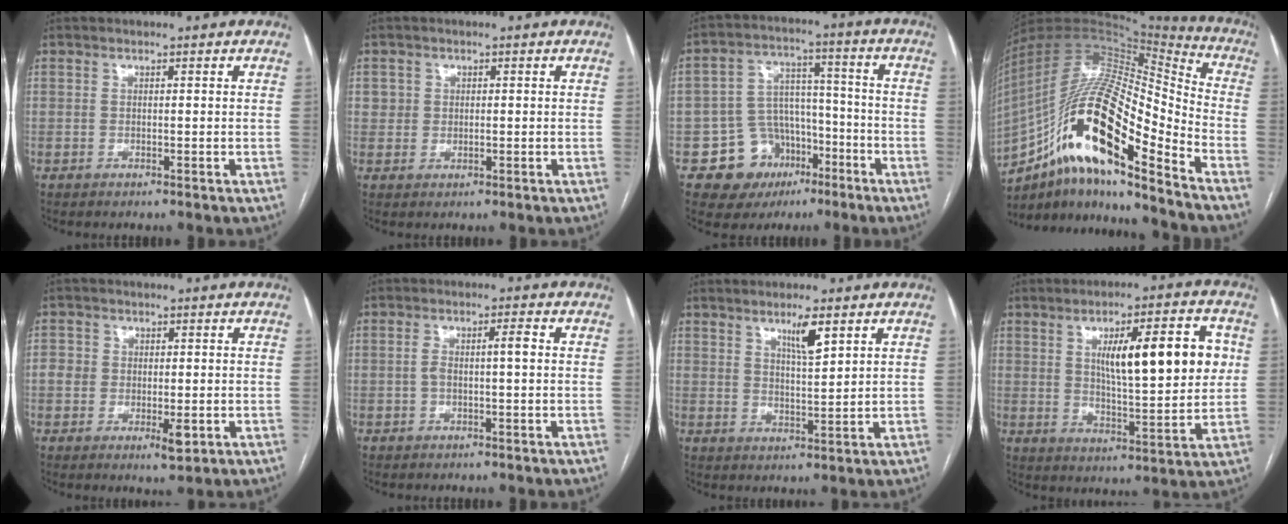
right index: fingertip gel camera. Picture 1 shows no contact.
{"total": 1.9, "force": [0.3, 1.9, 0.4], "torque": [-0.002, 0.006, 0.005]}
{"total": 11.0, "force": [-5.5, 9.0, 3.1], "torque": [-0.038, 0.047, -0.075]}
{"total": 24.2, "force": [-12.5, 5.1, 20.1], "torque": [-0.374, 0.000, -0.217]}
{"total": 4.8, "force": [-1.0, 3.1, 3.6], "torque": [-0.048, 0.001, -0.015]}
{"total": 3.5, "force": [-0.1, 0.7, 3.4], "torque": [-0.067, 0.016, 0.002]}
{"total": 4.6, "force": [2.8, 0.6, 3.6], "torque": [-0.064, -0.006, 0.050]}
{"total": 15.2, "force": [3.8, 3.4, 14.3], "torque": [-0.212, 0.014, 0.061]}